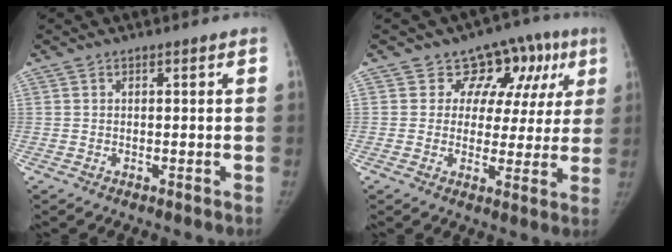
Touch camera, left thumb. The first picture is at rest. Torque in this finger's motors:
{"motor_torque": [-0.18, 0.19, -0.30, 0.12, -0.08]}